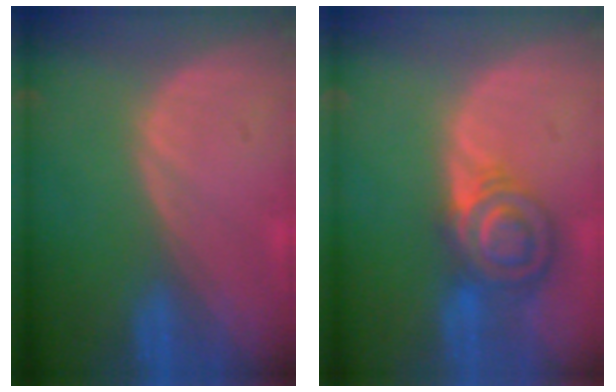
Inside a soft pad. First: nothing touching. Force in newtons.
{"total": 6.9, "press": 6.4, "slide": 2.5}